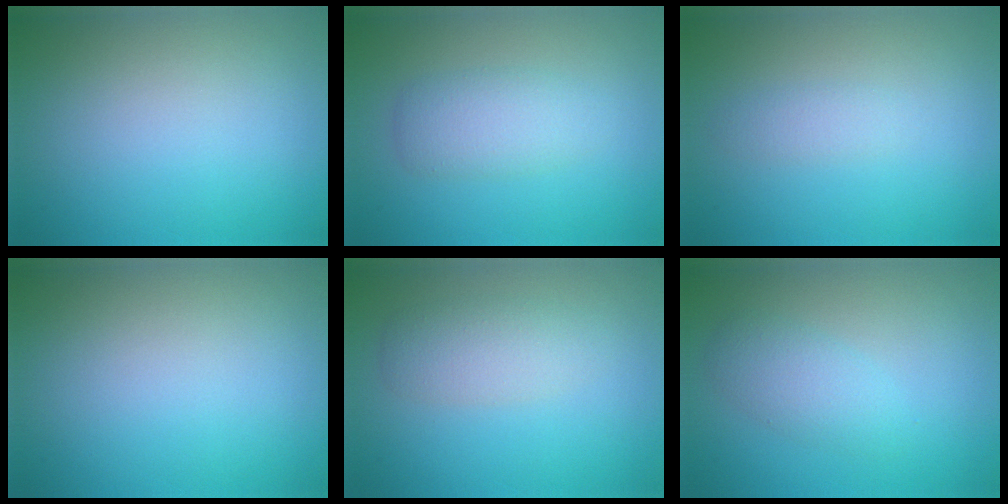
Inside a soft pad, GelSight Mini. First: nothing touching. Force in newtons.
{"total": 3.0, "press": 3.0, "slide": 0.1}
{"total": 1.1, "press": 1.1, "slide": 0.0}
{"total": 0.0}
{"total": 2.8, "press": 2.8, "slide": 0.2}
{"total": 2.5, "press": 2.5, "slide": 0.1}